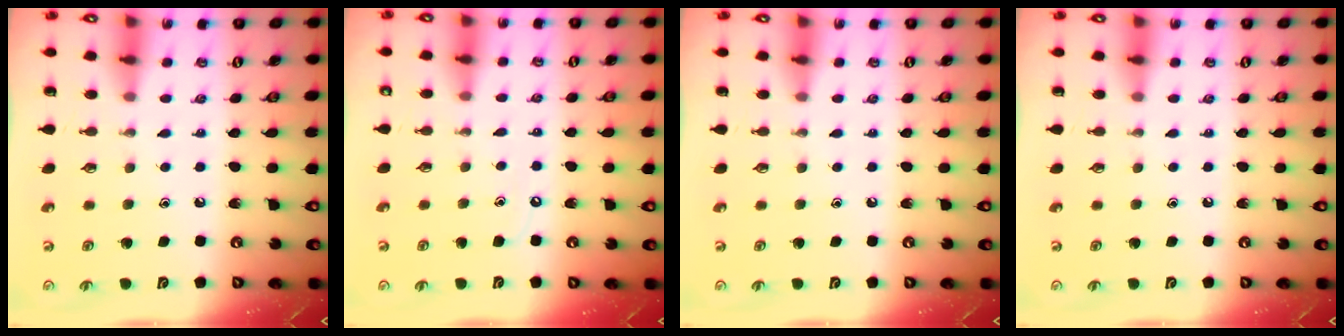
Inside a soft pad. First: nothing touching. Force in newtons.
{"total": 3.6, "press": 3.5, "slide": 0.5}
{"total": 0.0}
{"total": 0.0}